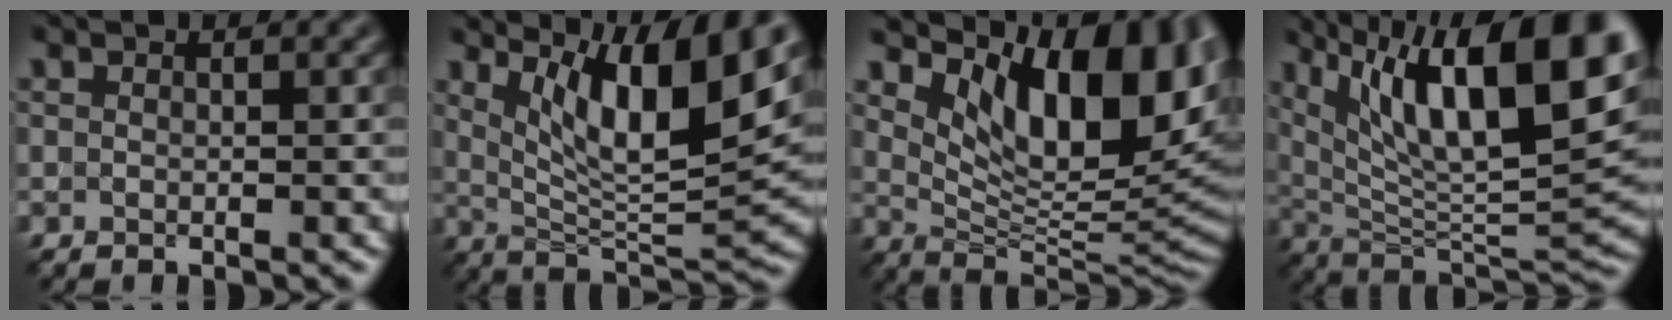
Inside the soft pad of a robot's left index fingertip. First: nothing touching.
{"total": 10.1, "force": [4.4, 2.4, 8.8], "torque": [-0.135, -0.013, 0.082]}
{"total": 12.5, "force": [4.7, 5.8, 10.0], "torque": [-0.143, -0.009, 0.091]}
{"total": 16.2, "force": [6.7, 5.8, 13.5], "torque": [-0.218, 0.012, 0.118]}